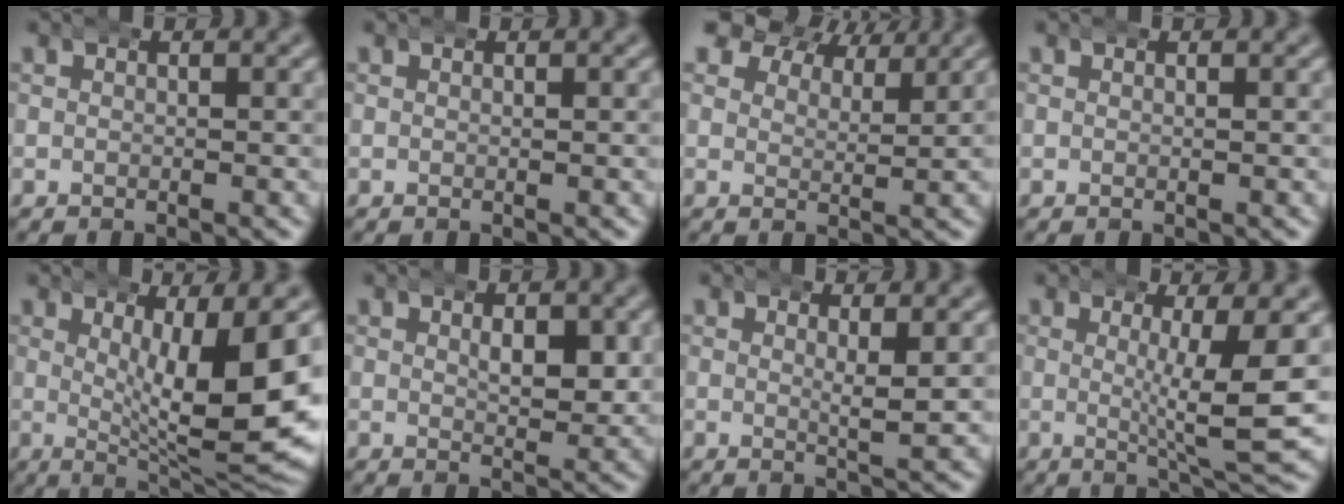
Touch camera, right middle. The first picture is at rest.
{"total": 0.0}
{"total": 5.7, "force": [4.8, 2.4, 1.9], "torque": [-0.029, -0.002, 0.073]}
{"total": 0.0}
{"total": 12.9, "force": [1.2, 4.1, 12.2], "torque": [-0.165, -0.016, 0.036]}
{"total": 3.1, "force": [1.0, 1.3, 2.6], "torque": [-0.036, -0.007, 0.018]}
{"total": 2.1, "force": [0.9, 0.2, 1.8], "torque": [-0.031, -0.005, 0.014]}
{"total": 7.6, "force": [1.4, 1.2, 7.4], "torque": [-0.100, 0.004, 0.017]}